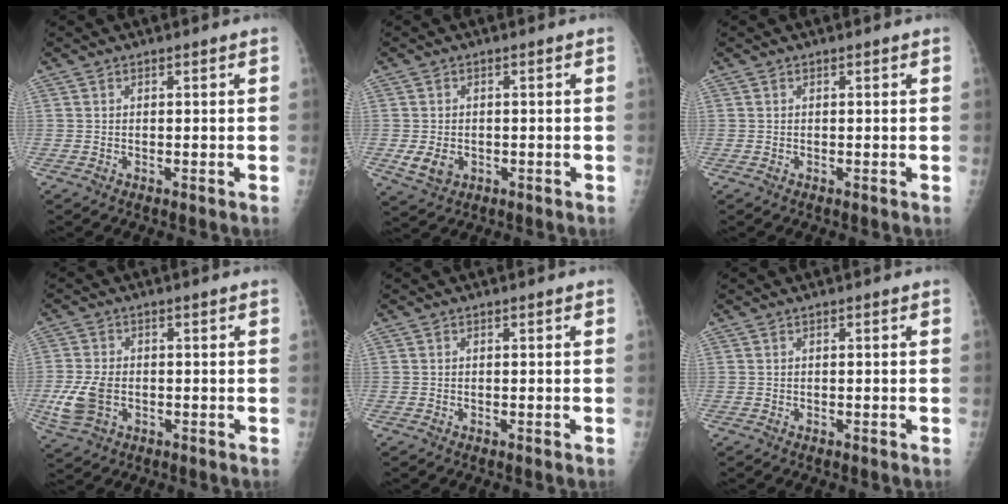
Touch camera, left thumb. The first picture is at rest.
{"total": 4.6, "force": [-1.0, 3.6, 2.7], "torque": [-0.044, -0.003, -0.009]}
{"total": 0.0}
{"total": 7.0, "force": [-1.3, 4.7, 5.1], "torque": [-0.116, -0.001, -0.022]}
{"total": 0.0}
{"total": 0.0}